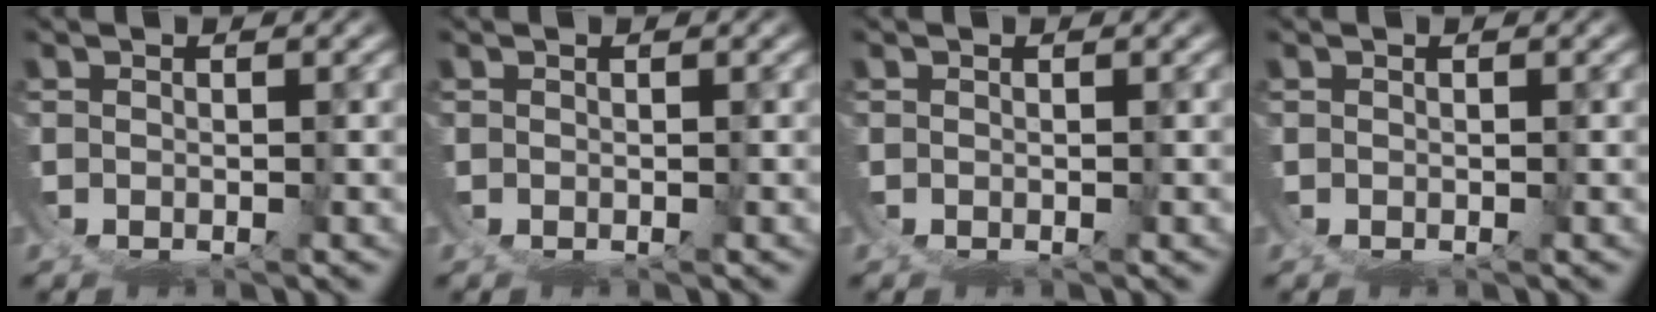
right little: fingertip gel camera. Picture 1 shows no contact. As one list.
[{"total": 0.0}, {"total": 0.0}, {"total": 0.0}]